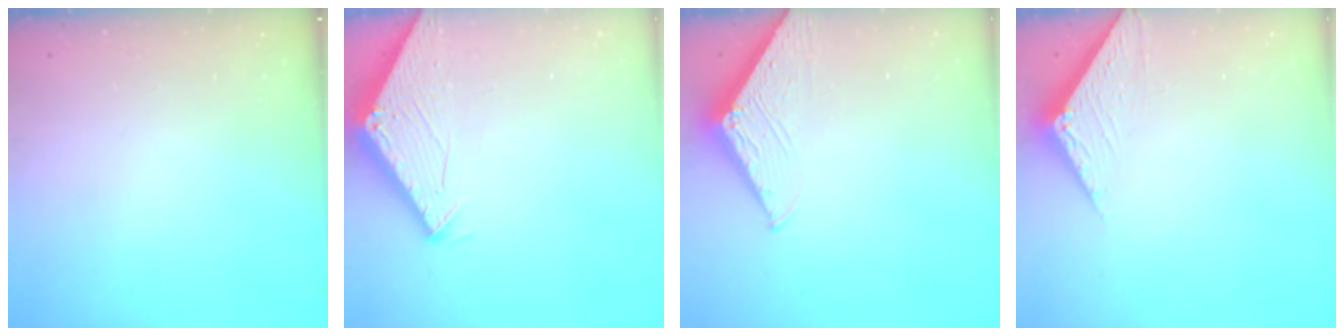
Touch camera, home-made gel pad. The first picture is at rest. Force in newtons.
{"total": 2.8, "press": 2.8, "slide": 0.2}
{"total": 6.5, "press": 6.5, "slide": 0.4}
{"total": 4.7, "press": 4.7, "slide": 0.3}